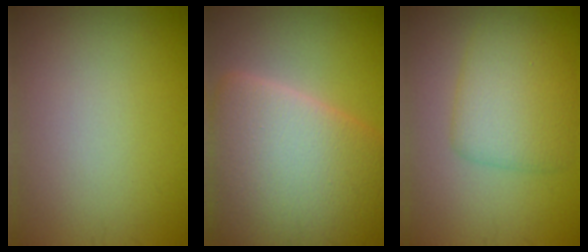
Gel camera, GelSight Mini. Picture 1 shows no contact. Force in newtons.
{"total": 12.8, "press": 12.8, "slide": 0.4}
{"total": 4.5, "press": 4.5, "slide": 0.1}